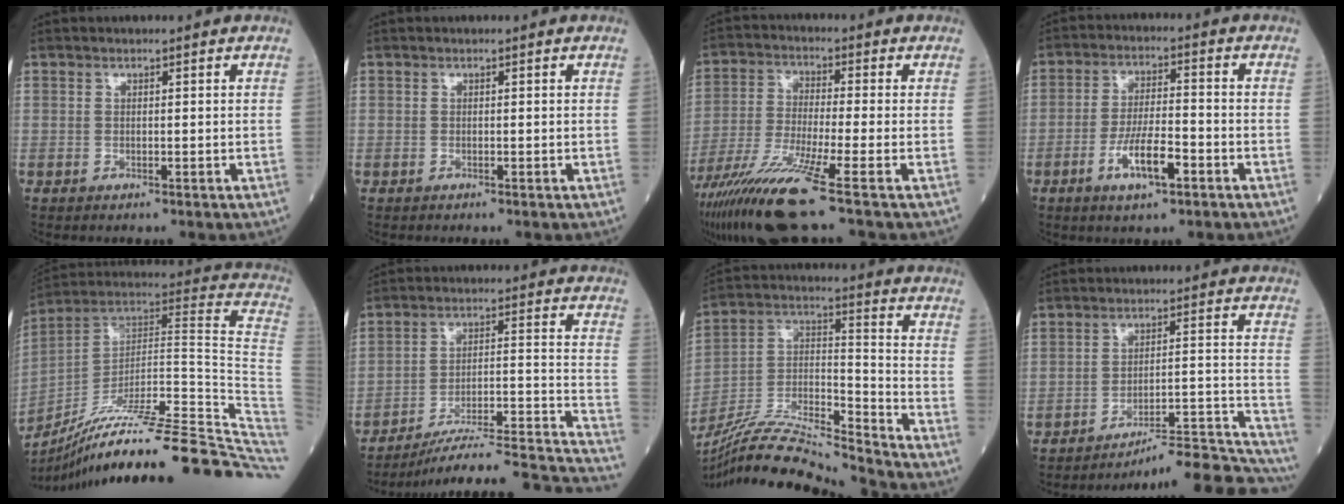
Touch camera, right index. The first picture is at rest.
{"total": 0.0}
{"total": 13.1, "force": [-8.5, -0.9, 9.9], "torque": [-0.199, -0.040, -0.158]}
{"total": 7.5, "force": [-3.5, 1.7, 6.5], "torque": [-0.125, -0.002, -0.061]}
{"total": 35.1, "force": [-27.5, 0.5, 21.8], "torque": [-0.186, -0.013, -0.397]}
{"total": 21.6, "force": [-19.5, 1.6, 9.1], "torque": [-0.062, 0.030, -0.274]}
{"total": 17.9, "force": [-17.0, -0.7, 5.7], "torque": [-0.104, 0.016, -0.307]}
{"total": 18.7, "force": [-18.4, -0.8, 3.3], "torque": [0.003, 0.032, -0.251]}